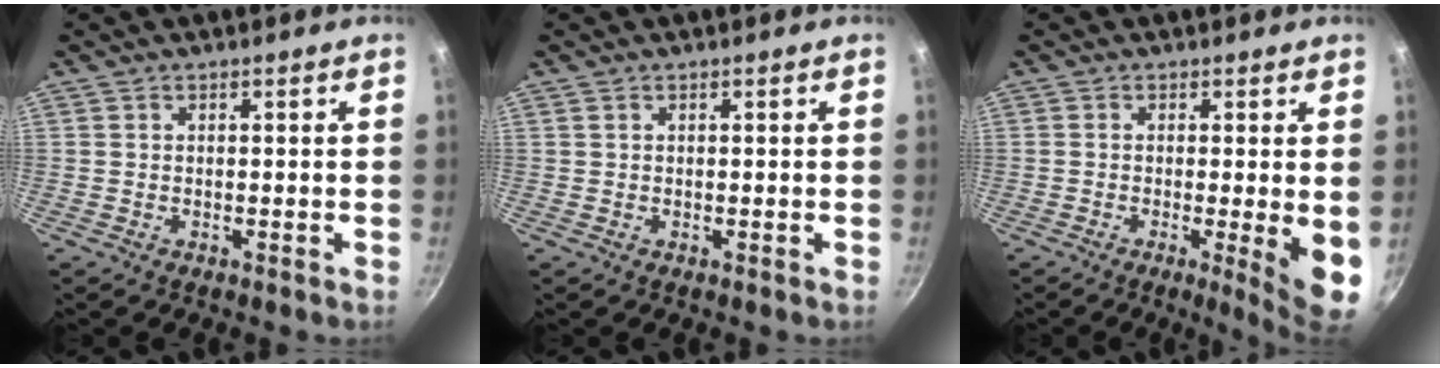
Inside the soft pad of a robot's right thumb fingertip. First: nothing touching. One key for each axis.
{"total": 0.0}
{"total": 7.3, "fx": -0.9, "fy": 0.9, "fz": 7.2, "tx": -0.093, "ty": -0.016, "tz": -0.009}